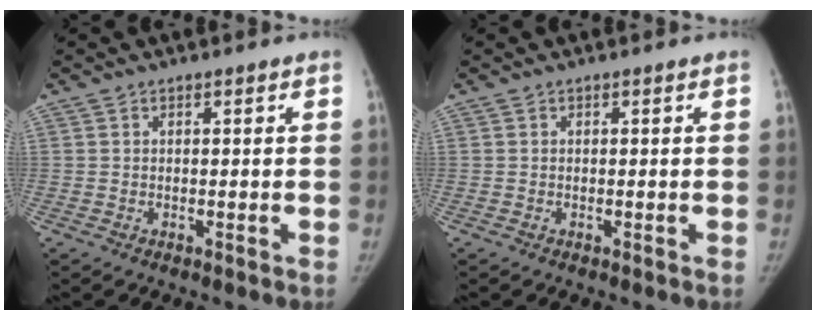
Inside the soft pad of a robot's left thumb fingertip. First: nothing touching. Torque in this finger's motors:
{"motor_torque": [-0.19, -0.03, -0.08, 0.18, -0.03]}